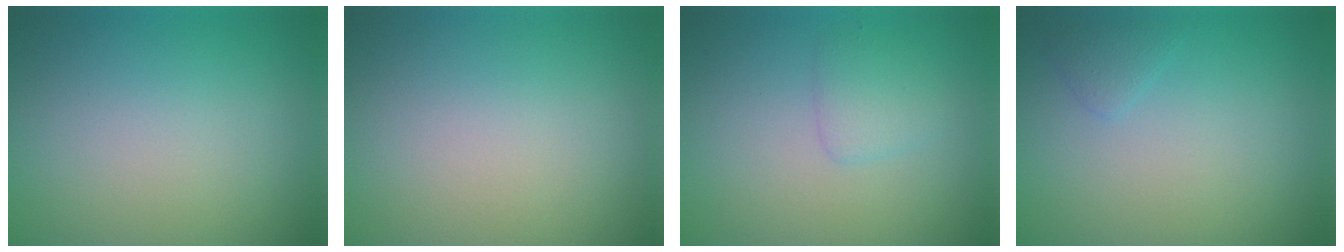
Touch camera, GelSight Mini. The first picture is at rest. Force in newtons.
{"total": 0.0}
{"total": 1.5, "press": 1.5, "slide": 0.1}
{"total": 0.9, "press": 0.9, "slide": 0.1}